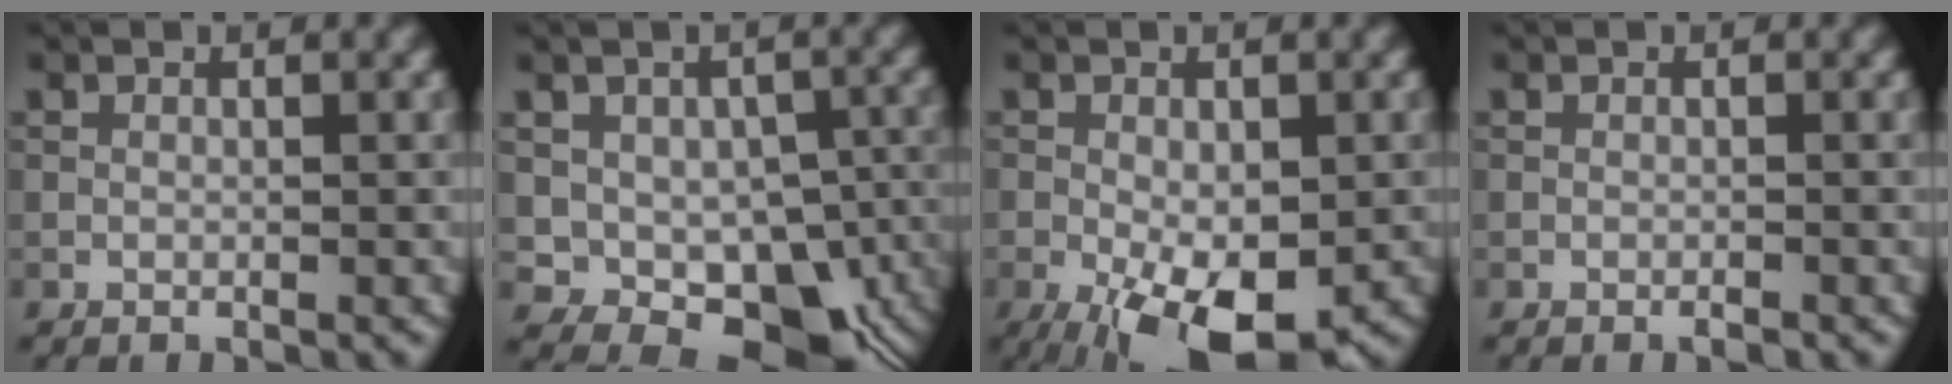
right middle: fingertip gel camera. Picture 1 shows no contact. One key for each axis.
{"total": 10.1, "fx": -3.2, "fy": 7.2, "fz": 6.3, "tx": -0.067, "ty": -0.020, "tz": -0.030}
{"total": 9.3, "fx": -3.8, "fy": 4.4, "fz": 7.3, "tx": -0.130, "ty": -0.025, "tz": -0.049}
{"total": 0.5, "fx": -0.4, "fy": 0.1, "fz": 0.4, "tx": -0.004, "ty": -0.001, "tz": -0.006}